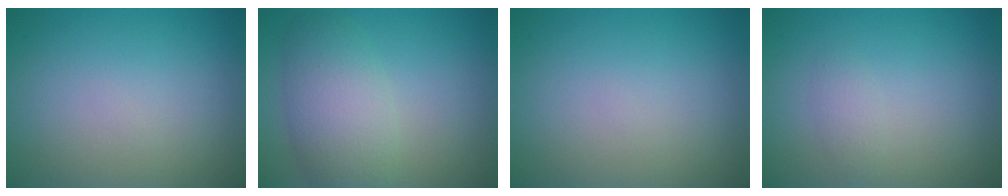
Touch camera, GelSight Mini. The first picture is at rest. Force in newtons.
{"total": 5.3, "press": 5.3, "slide": 0.1}
{"total": 0.0}
{"total": 1.1, "press": 1.1, "slide": 0.0}